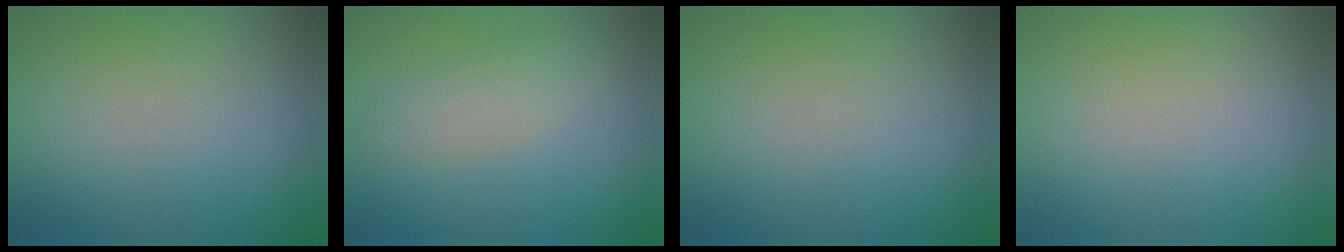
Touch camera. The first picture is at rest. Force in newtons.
{"total": 2.4, "press": 2.4, "slide": 0.2}
{"total": 0.0}
{"total": 0.0}